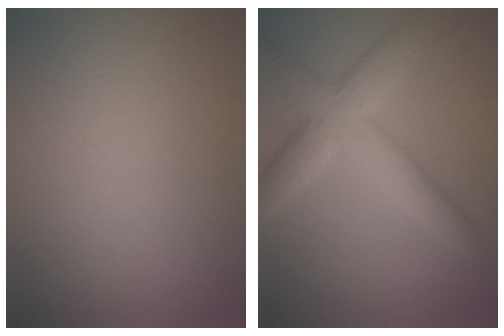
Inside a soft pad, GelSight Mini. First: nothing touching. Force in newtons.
{"total": 6.0, "press": 6.0, "slide": 0.2}